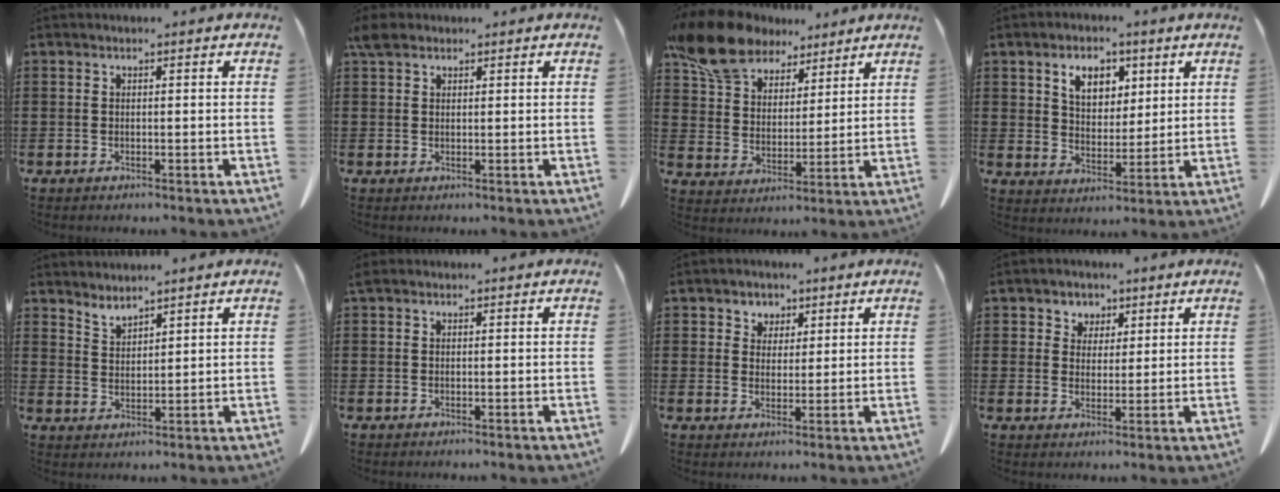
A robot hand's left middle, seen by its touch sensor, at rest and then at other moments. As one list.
[{"total": 2.5, "force": [1.9, 1.4, 1.0], "torque": [-0.025, 0.006, 0.037]}, {"total": 12.4, "force": [9.9, 5.6, 4.7], "torque": [-0.129, -0.032, 0.193]}, {"total": 6.4, "force": [3.6, 4.3, 3.0], "torque": [-0.056, 0.007, 0.061]}, {"total": 2.8, "force": [2.8, 0.0, 0.0], "torque": [-0.008, -0.011, 0.055]}, {"total": 0.5, "force": [0.4, 0.3, 0.2], "torque": [-0.006, 0.002, 0.008]}, {"total": 3.4, "force": [2.4, 2.4, 0.0], "torque": [-0.008, 0.002, 0.042]}, {"total": 3.6, "force": [2.5, 2.7, -0.1], "torque": [-0.009, 0.001, 0.043]}]